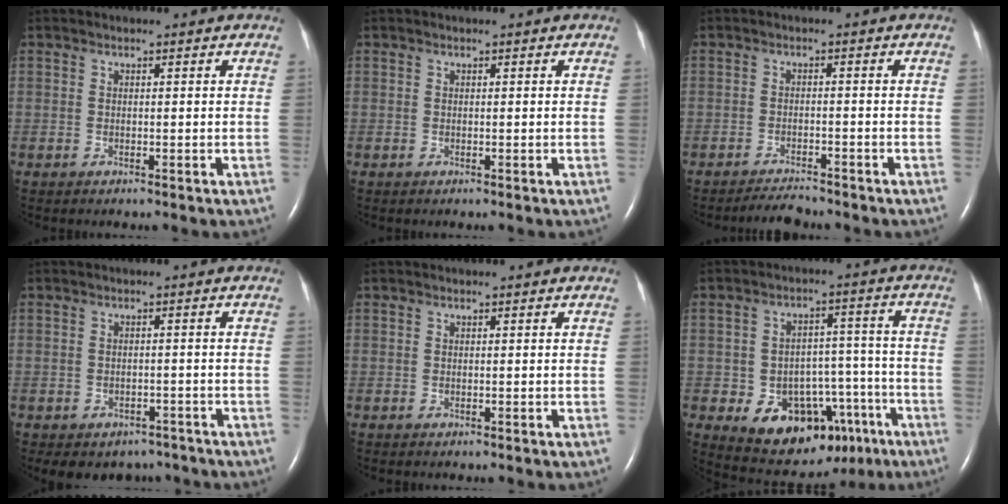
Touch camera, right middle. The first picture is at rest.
{"total": 0.0}
{"total": 2.9, "force": [-2.9, 0.1, 0.4], "torque": [-0.015, -0.014, -0.048]}
{"total": 6.5, "force": [-5.2, 3.9, 1.0], "torque": [-0.005, 0.011, -0.060]}
{"total": 0.0}
{"total": 14.5, "force": [-7.3, 8.8, 9.0], "torque": [-0.115, 0.030, -0.091]}